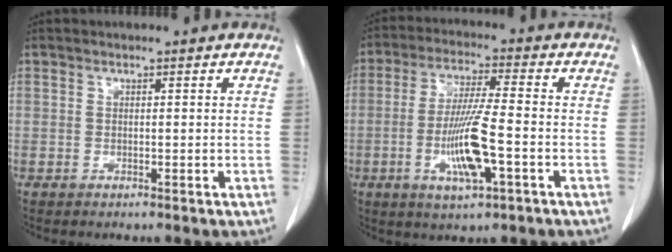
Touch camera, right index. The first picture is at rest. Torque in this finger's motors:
{"motor_torque": [0.76, -0.27, 0.26, 0.17]}